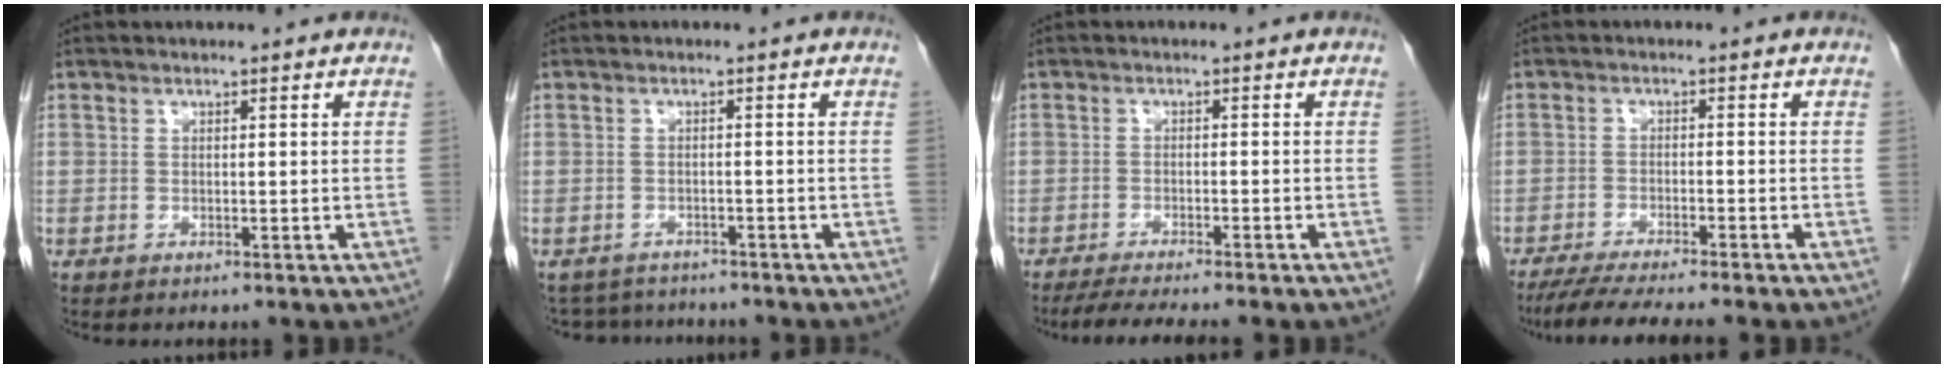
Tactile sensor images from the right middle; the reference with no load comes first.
{"total": 5.8, "force": [-5.5, 1.7, 0.5], "torque": [-0.004, 0.006, -0.077]}
{"total": 7.0, "force": [-5.8, -0.2, 3.8], "torque": [-0.050, -0.014, -0.090]}
{"total": 8.9, "force": [-7.5, -0.5, 4.7], "torque": [-0.061, -0.023, -0.119]}